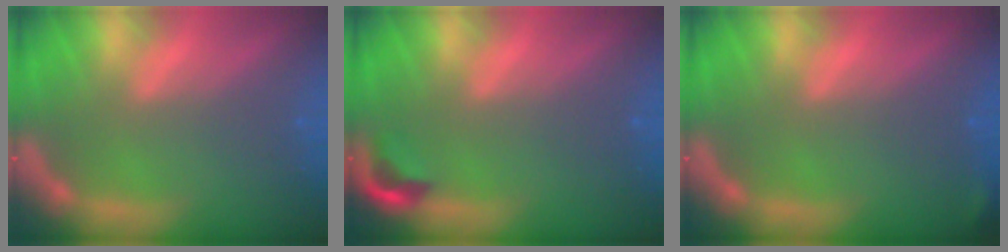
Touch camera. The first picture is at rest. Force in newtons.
{"total": 1.9}
{"total": 0.9}